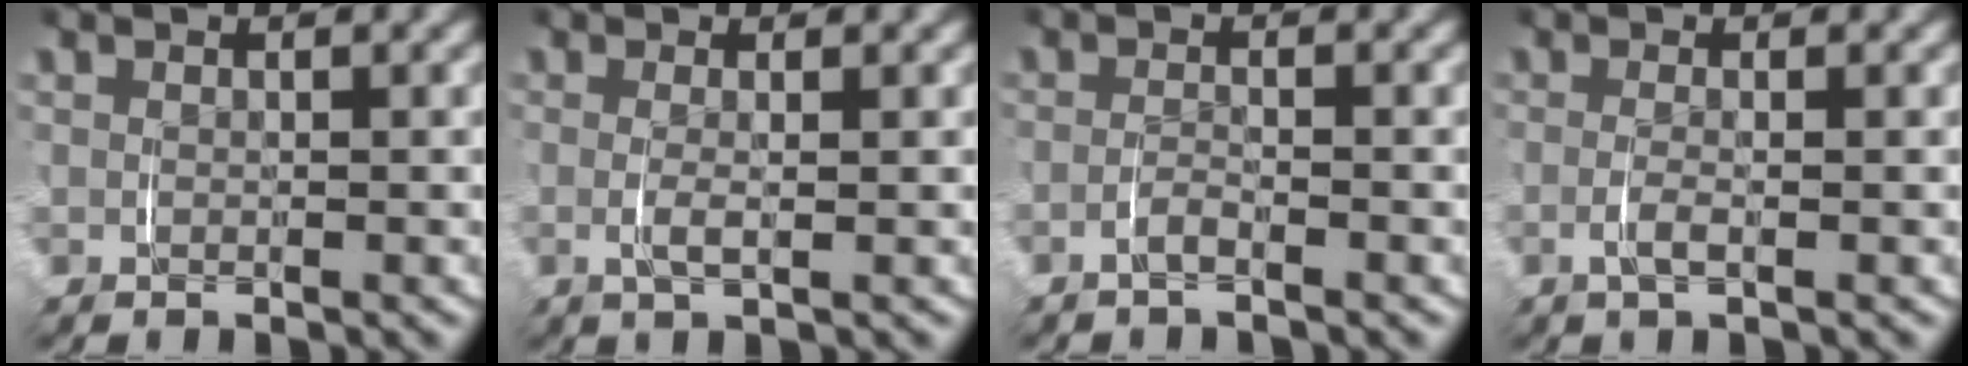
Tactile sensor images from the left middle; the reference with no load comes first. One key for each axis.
{"total": 1.5, "fx": -0.2, "fy": 0.0, "fz": 1.5, "tx": -0.028, "ty": -0.006, "tz": -0.002}
{"total": 1.3, "fx": -1.2, "fy": -0.2, "fz": 0.5, "tx": -0.012, "ty": -0.002, "tz": -0.025}
{"total": 1.4, "fx": -0.6, "fy": -0.1, "fz": 1.2, "tx": -0.028, "ty": -0.008, "tz": -0.011}